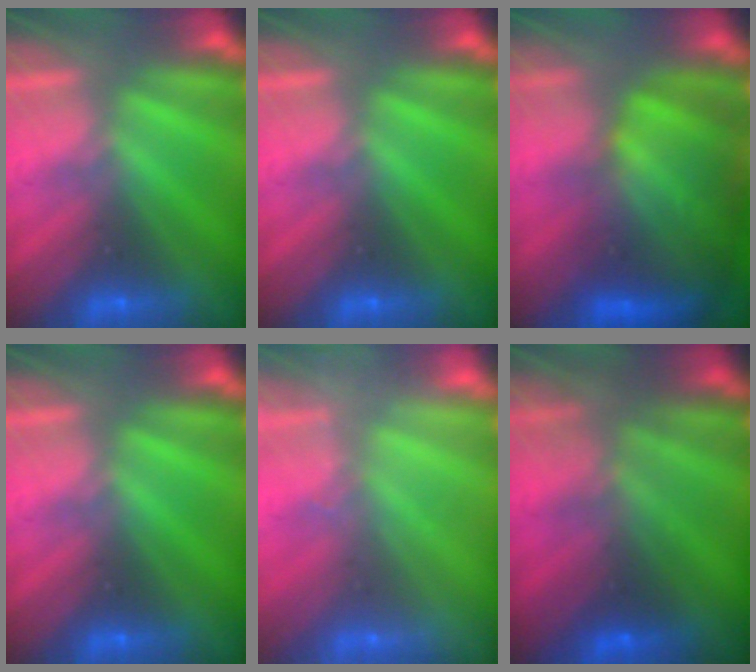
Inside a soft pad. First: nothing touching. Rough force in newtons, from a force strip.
{"total": 0.0}
{"total": 7.6}
{"total": 0.0}
{"total": 2.3}
{"total": 7.5}